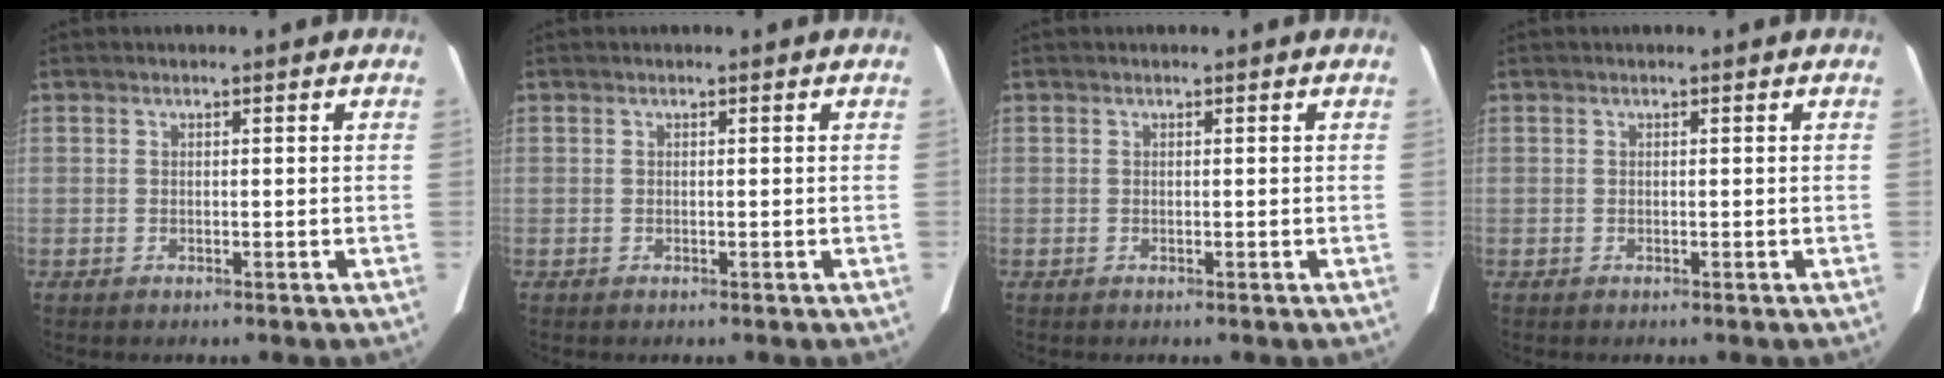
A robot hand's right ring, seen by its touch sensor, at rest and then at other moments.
{"total": 0.0}
{"total": 0.0}
{"total": 0.0}